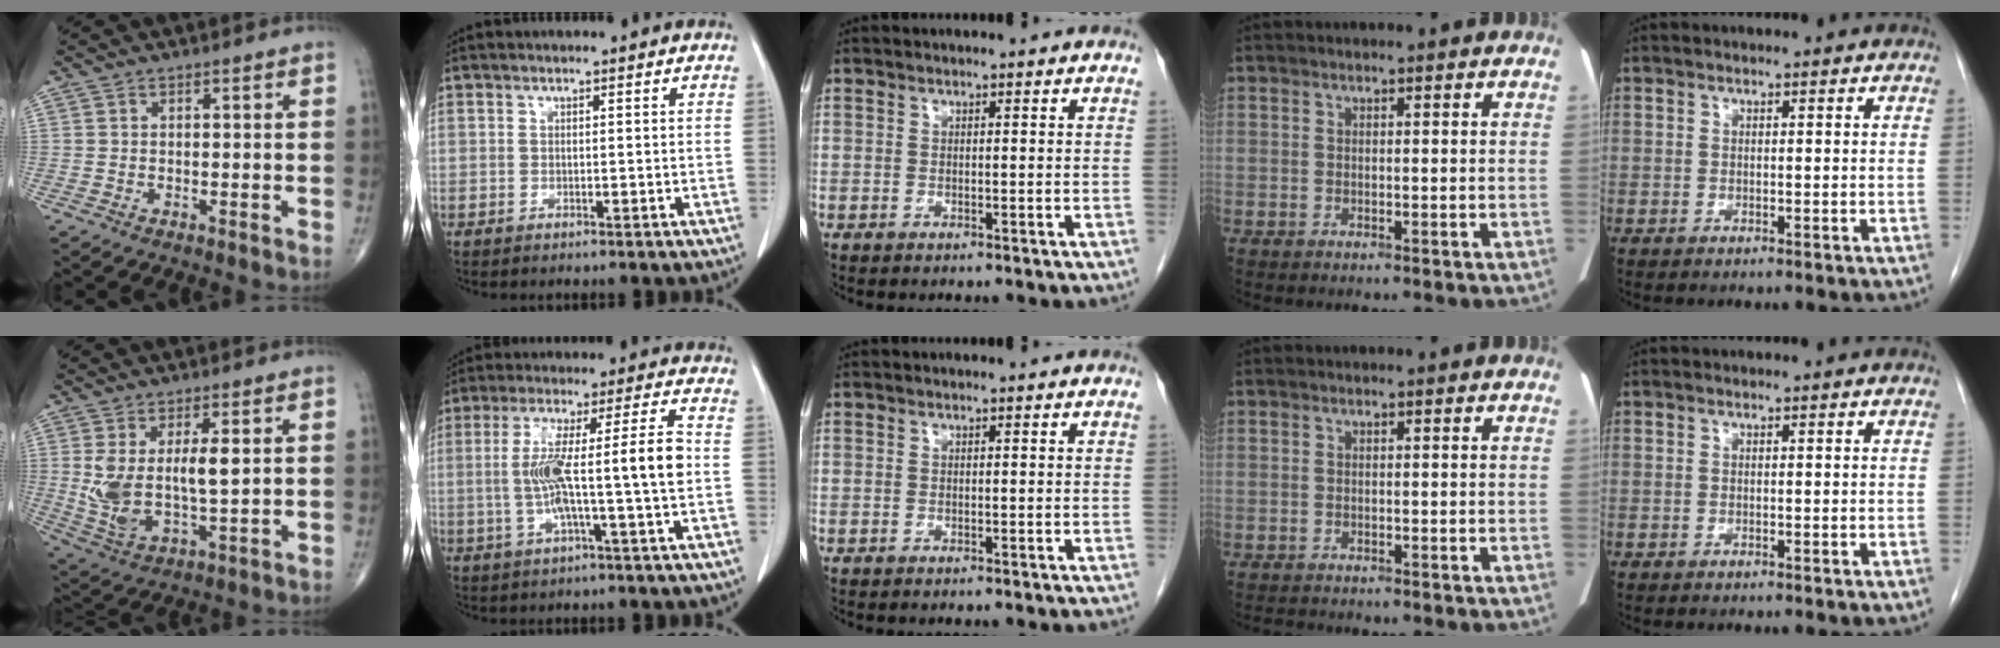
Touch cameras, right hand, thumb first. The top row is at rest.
{"thumb": {"total": 10.9, "force": [1.6, 4.6, 9.8], "torque": [-0.192, -0.015, 0.042]}, "index": {"total": 11.1, "force": [-0.8, -0.4, 11.0], "torque": [-0.203, 0.020, -0.015]}, "ring": {"total": 1.4, "force": [-1.3, 0.3, 0.3], "torque": [-0.008, -0.006, -0.017]}}